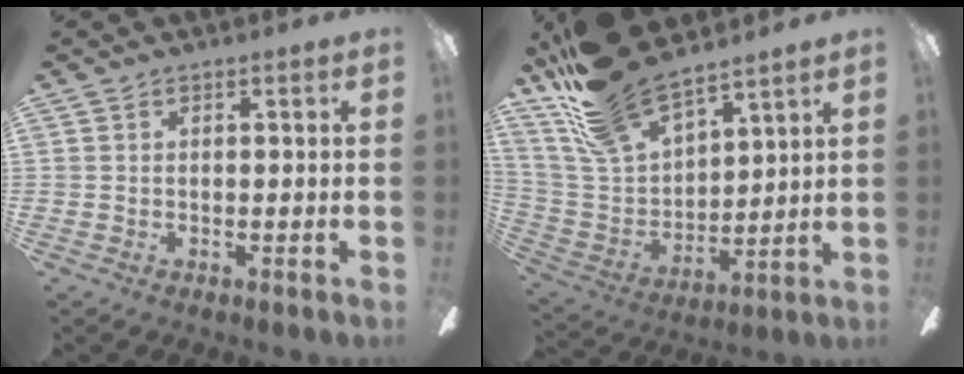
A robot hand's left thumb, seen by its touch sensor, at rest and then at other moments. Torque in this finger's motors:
{"motor_torque": [2.77, 0.81, 1.58, -1.19, 0.48]}